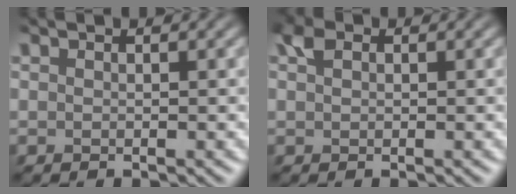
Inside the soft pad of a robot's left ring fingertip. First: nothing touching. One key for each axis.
{"total": 1.7, "fx": 0.3, "fy": 1.2, "fz": 1.0, "tx": -0.023, "ty": 0.004, "tz": 0.001}